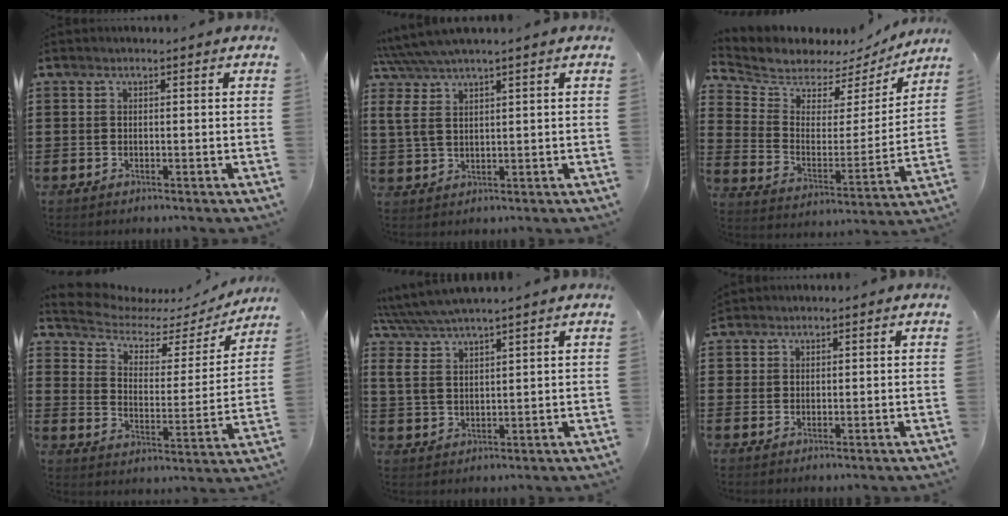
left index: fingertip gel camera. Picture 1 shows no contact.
{"total": 4.6, "force": [2.8, 0.8, 3.5], "torque": [-0.086, 0.000, 0.045]}
{"total": 5.5, "force": [5.0, 2.1, 0.3], "torque": [-0.044, -0.039, 0.084]}
{"total": 4.5, "force": [3.8, 2.0, 1.5], "torque": [-0.055, -0.024, 0.058]}
{"total": 5.1, "force": [4.0, 1.0, 2.9], "torque": [-0.078, -0.012, 0.069]}
{"total": 1.8, "force": [1.6, 0.9, -0.1], "torque": [-0.003, 0.004, 0.033]}